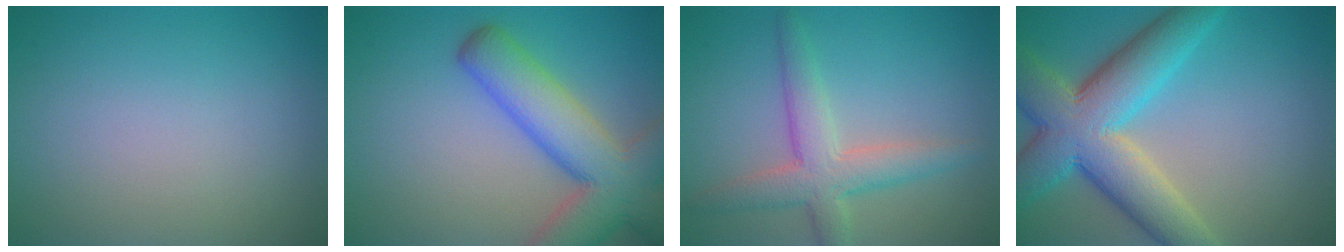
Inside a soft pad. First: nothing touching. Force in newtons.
{"total": 9.1, "press": 9.1, "slide": 0.6}
{"total": 4.6, "press": 4.6, "slide": 0.4}
{"total": 8.9, "press": 8.8, "slide": 0.8}